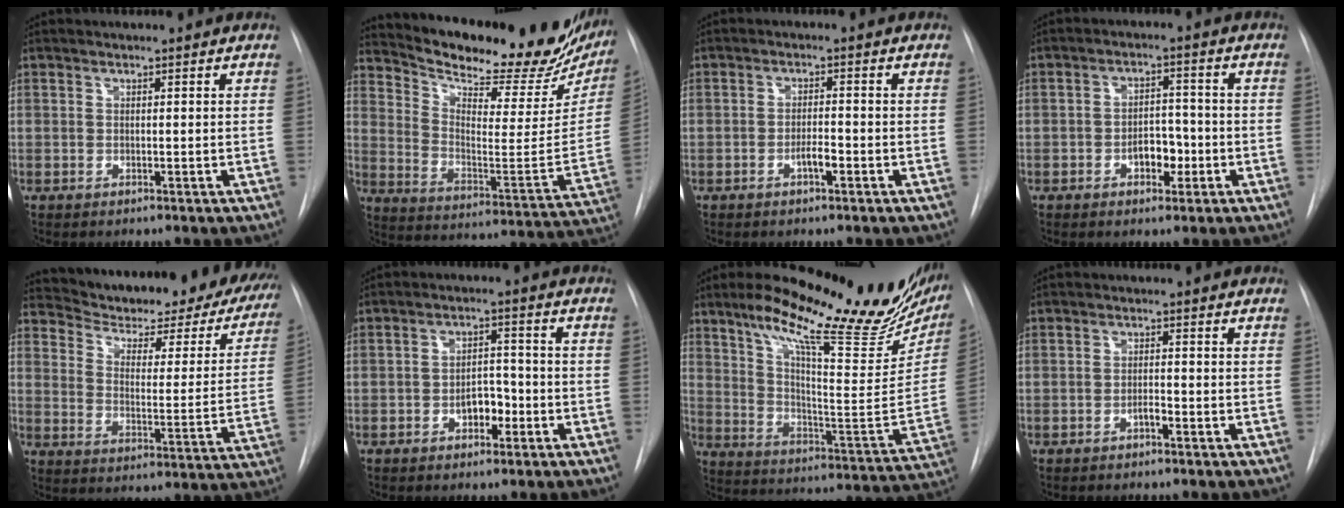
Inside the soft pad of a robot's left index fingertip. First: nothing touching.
{"total": 28.5, "force": [24.4, 7.5, 12.8], "torque": [-0.206, -0.062, 0.323]}
{"total": 2.4, "force": [-1.2, 0.6, 2.0], "torque": [-0.032, 0.001, -0.022]}
{"total": 4.6, "force": [-1.7, 2.7, 3.3], "torque": [-0.047, 0.008, -0.027]}
{"total": 28.0, "force": [24.7, 6.6, 11.4], "torque": [-0.170, -0.061, 0.302]}
{"total": 4.1, "force": [-1.8, 2.4, 2.8], "torque": [-0.041, 0.009, -0.031]}
{"total": 26.8, "force": [19.5, 6.3, 17.3], "torque": [-0.254, -0.018, 0.268]}
{"total": 1.4, "force": [-0.9, 0.4, 1.0], "torque": [-0.016, 0.001, -0.018]}